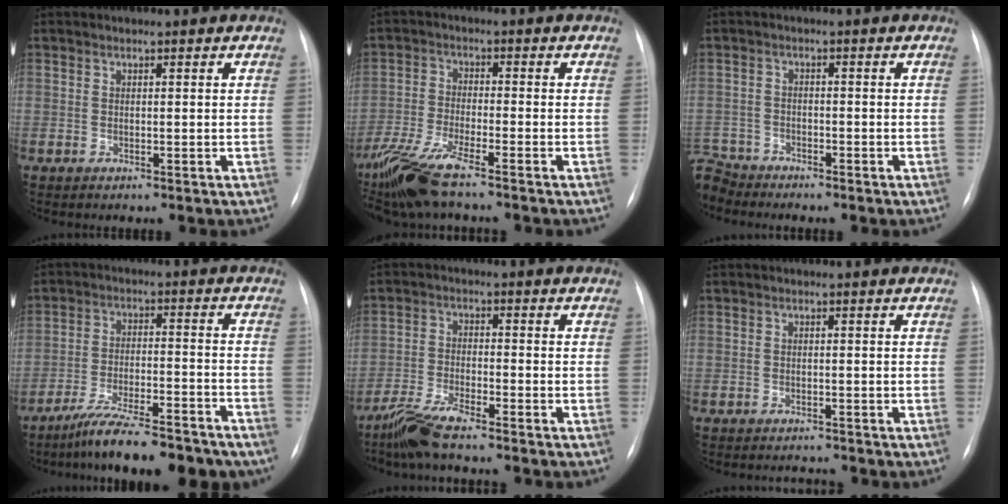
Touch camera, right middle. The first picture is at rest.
{"total": 9.6, "force": [-7.5, 0.7, 6.0], "torque": [-0.132, -0.027, -0.143]}
{"total": 5.6, "force": [-5.4, 1.6, -0.3], "torque": [0.009, -0.003, -0.108]}
{"total": 14.8, "force": [-12.1, 2.4, 8.2], "torque": [-0.126, -0.013, -0.188]}
{"total": 6.1, "force": [-5.2, 0.3, 3.3], "torque": [-0.078, -0.022, -0.105]}
{"total": 2.3, "force": [-2.3, 0.3, 0.3], "torque": [0.000, -0.007, -0.033]}